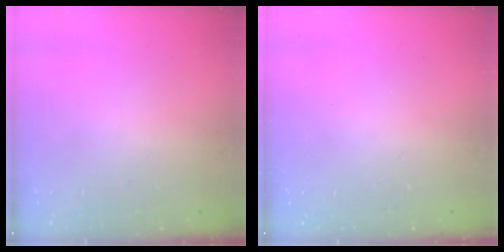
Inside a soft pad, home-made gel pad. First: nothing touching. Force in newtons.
{"total": 0.0}